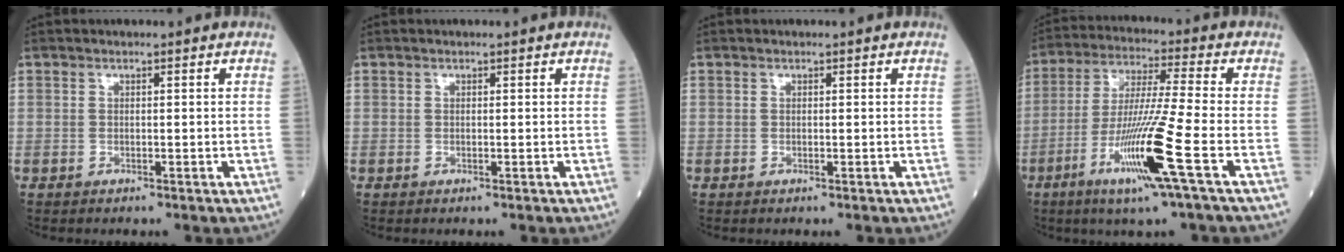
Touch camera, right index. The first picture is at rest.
{"total": 0.0}
{"total": 0.0}
{"total": 13.6, "force": [-5.4, -1.5, 12.4], "torque": [-0.246, -0.022, -0.104]}